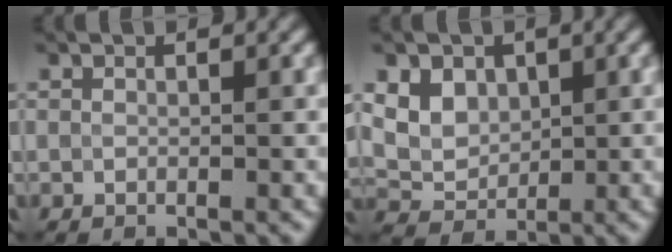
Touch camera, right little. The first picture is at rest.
{"total": 6.0, "force": [2.7, 4.6, 2.8], "torque": [-0.042, 0.014, 0.047]}